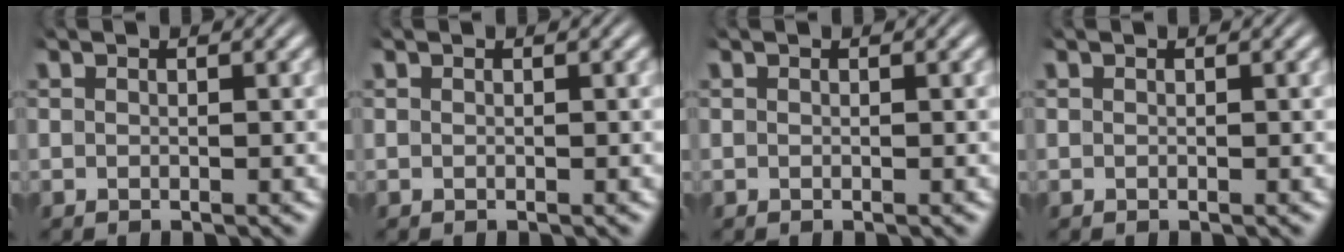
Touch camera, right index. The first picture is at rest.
{"total": 0.0}
{"total": 0.0}
{"total": 0.0}